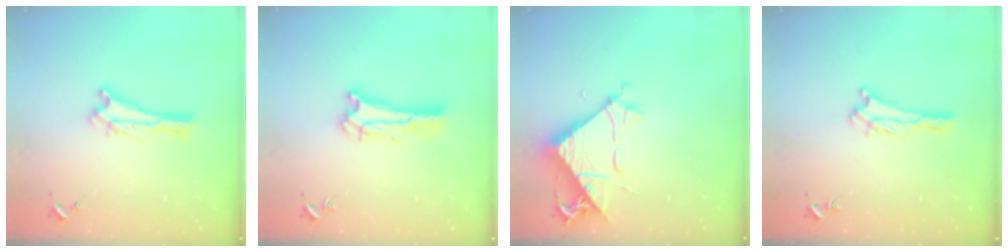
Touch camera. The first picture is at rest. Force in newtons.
{"total": 1.4, "press": 1.4, "slide": 0.2}
{"total": 8.2, "press": 8.1, "slide": 1.2}
{"total": 3.2, "press": 3.1, "slide": 0.3}